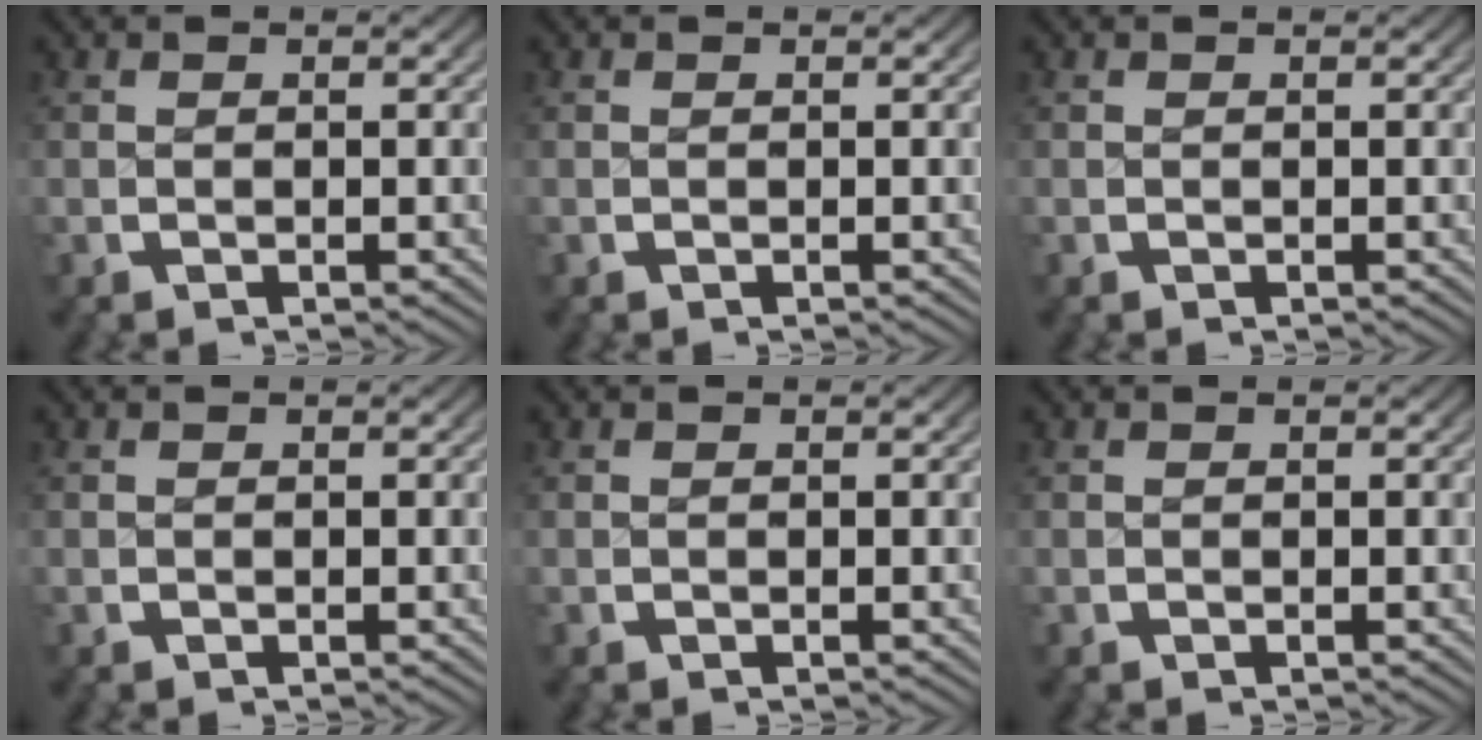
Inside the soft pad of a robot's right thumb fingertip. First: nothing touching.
{"total": 0.0}
{"total": 0.0}
{"total": 0.0}
{"total": 0.0}
{"total": 0.0}